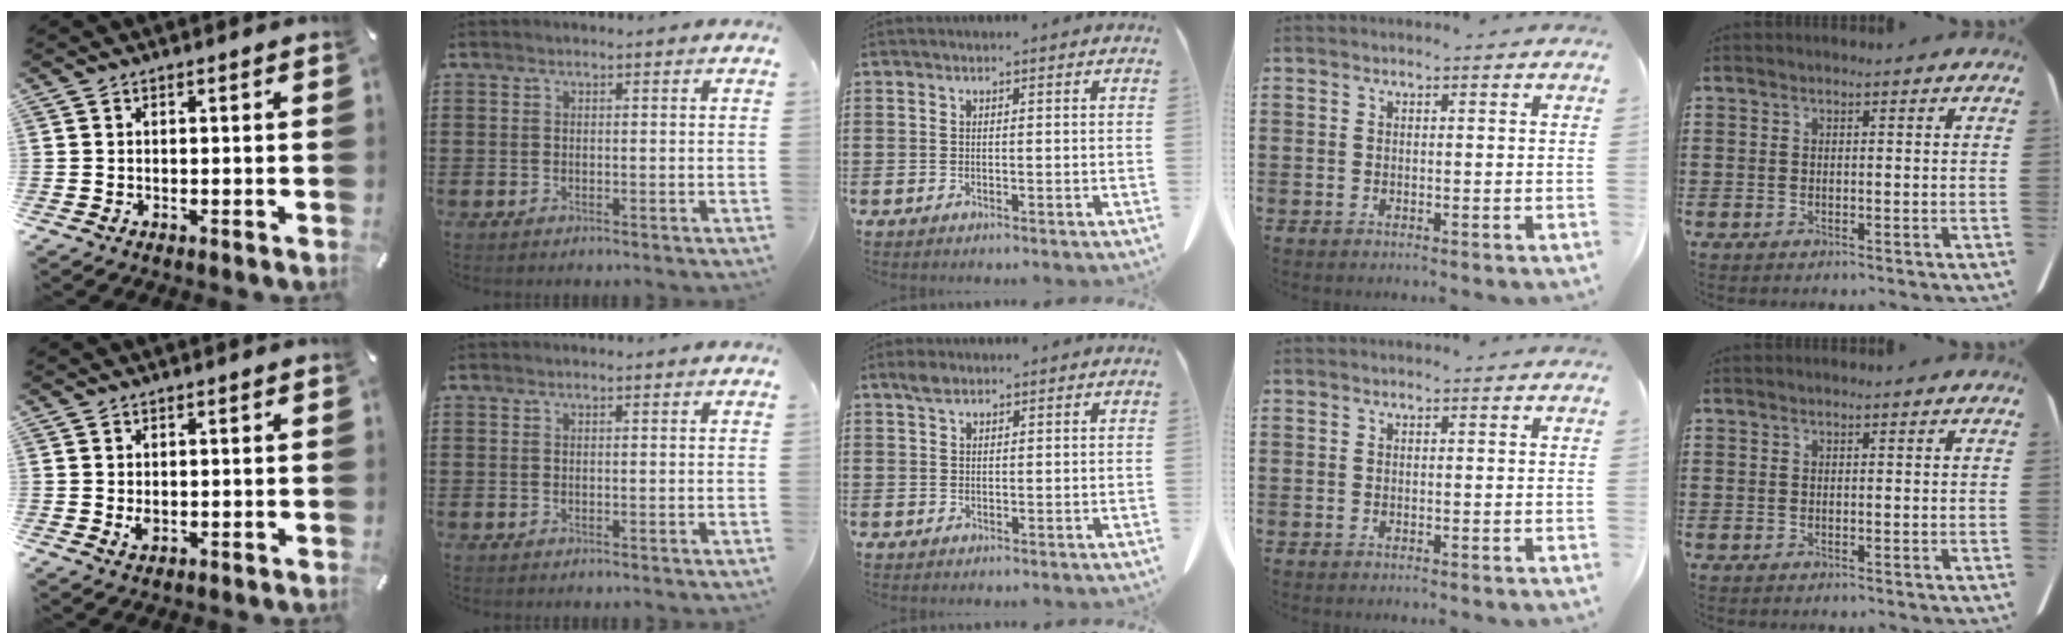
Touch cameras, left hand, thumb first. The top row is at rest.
{"thumb": {"total": 2.6, "force": [0.1, 2.0, 1.7], "torque": [-0.029, -0.002, 0.001]}, "middle": {"total": 1.8, "force": [1.2, 1.0, 0.9], "torque": [-0.022, 0.003, 0.023]}}